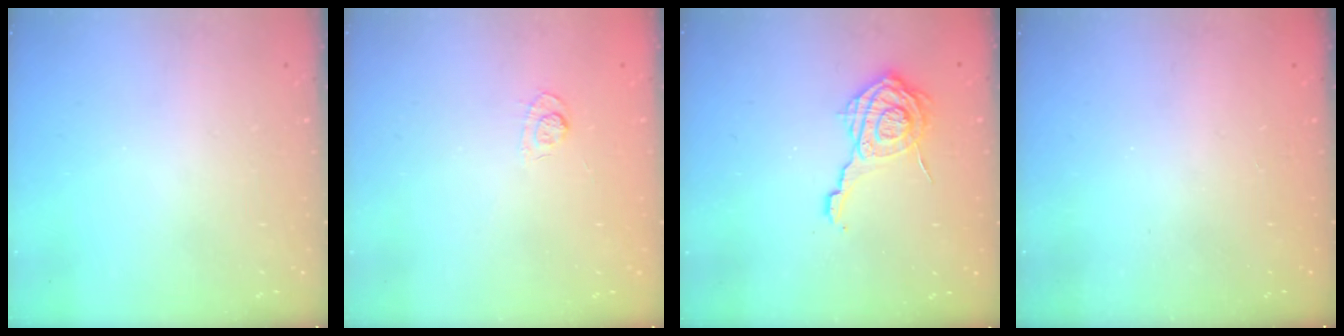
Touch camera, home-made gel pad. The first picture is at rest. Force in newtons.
{"total": 3.5, "press": 3.1, "slide": 1.6}
{"total": 12.8, "press": 12.8, "slide": 0.9}
{"total": 2.3, "press": 2.2, "slide": 0.8}